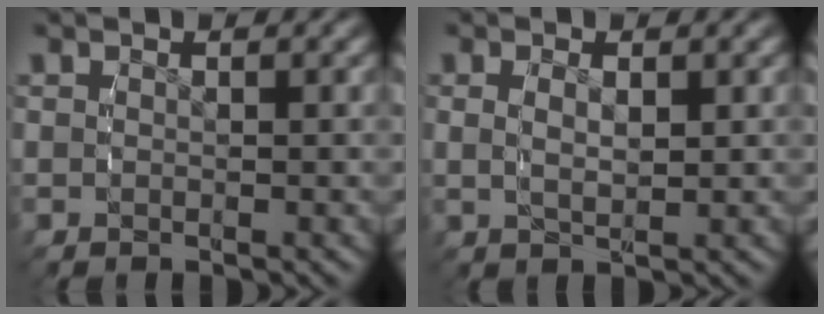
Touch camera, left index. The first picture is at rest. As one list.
[{"total": 1.9, "force": [0.6, 0.6, 1.7], "torque": [-0.030, -0.007, 0.018]}]